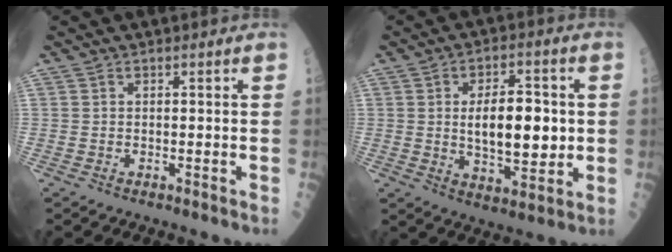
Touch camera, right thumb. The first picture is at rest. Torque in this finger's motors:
{"motor_torque": [-0.20, 0.52, -0.03, -0.16, 0.07]}